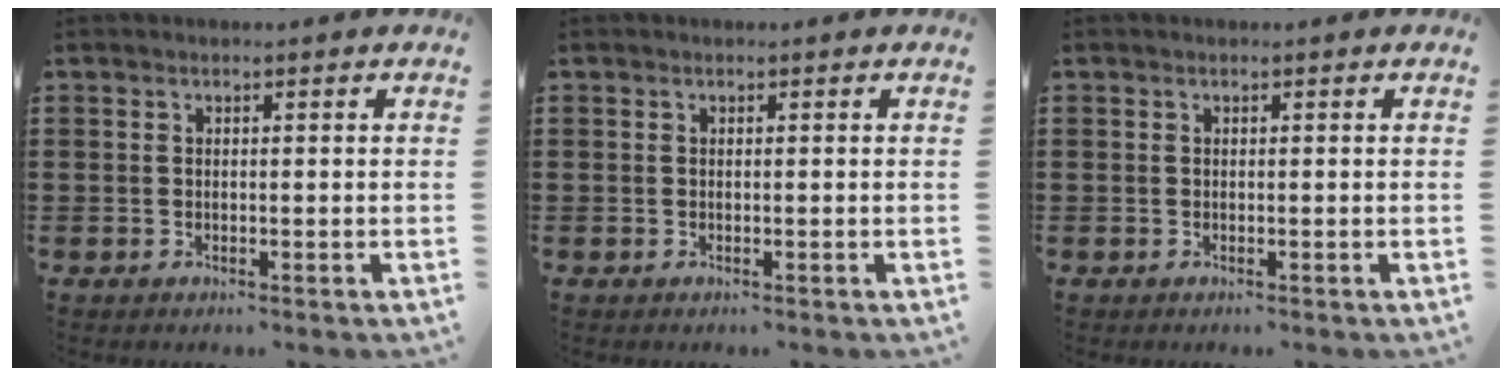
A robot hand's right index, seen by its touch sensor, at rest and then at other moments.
{"total": 0.0}
{"total": 0.0}